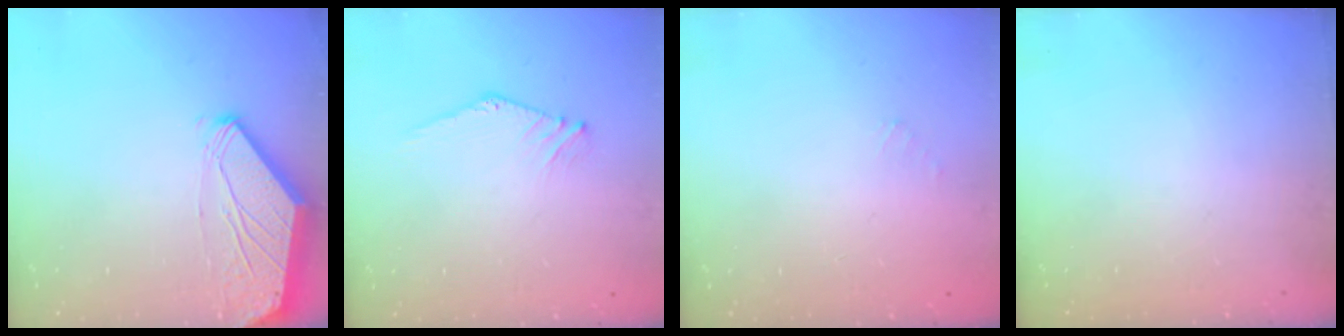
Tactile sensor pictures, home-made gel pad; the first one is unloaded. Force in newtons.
{"total": 0.0}
{"total": 1.4, "press": 1.4, "slide": 0.2}
{"total": 0.0}